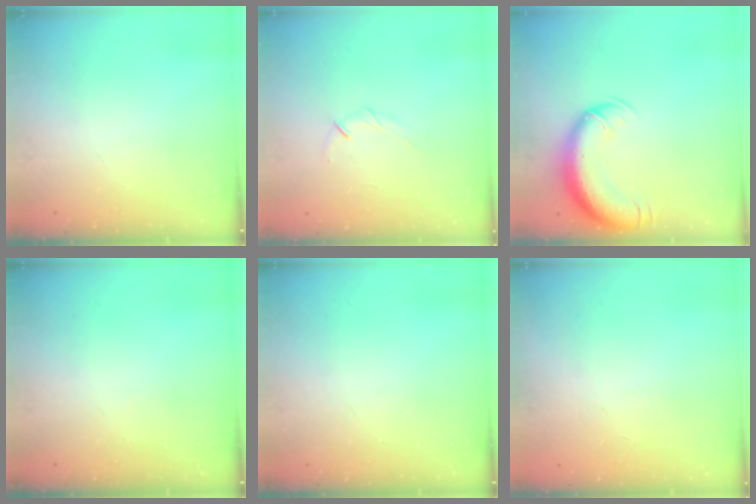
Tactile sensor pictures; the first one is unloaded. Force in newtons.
{"total": 3.7, "press": 3.6, "slide": 1.1}
{"total": 13.1, "press": 12.7, "slide": 3.2}
{"total": 0.0}
{"total": 0.0}
{"total": 0.6, "press": 0.6, "slide": 0.2}